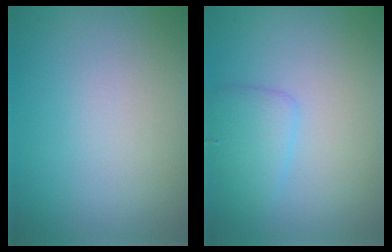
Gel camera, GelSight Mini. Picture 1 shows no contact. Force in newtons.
{"total": 2.4, "press": 2.4, "slide": 0.0}